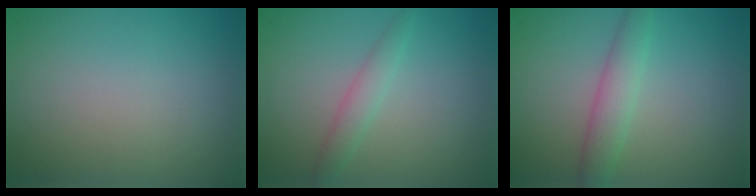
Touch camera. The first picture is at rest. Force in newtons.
{"total": 1.7, "press": 1.7, "slide": 0.1}
{"total": 2.6, "press": 2.6, "slide": 0.0}